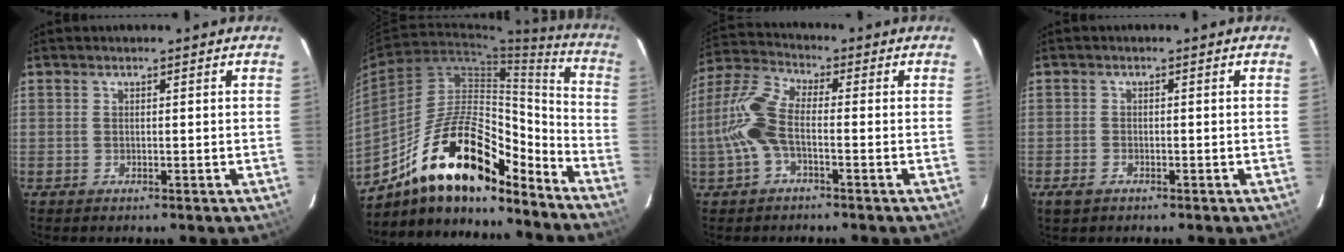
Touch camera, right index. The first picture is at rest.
{"total": 21.2, "force": [-15.0, 7.4, 13.0], "torque": [-0.224, 0.018, -0.254]}
{"total": 9.1, "force": [-2.0, 3.9, 8.0], "torque": [-0.189, 0.015, -0.045]}
{"total": 2.4, "force": [-1.6, 1.4, 1.1], "torque": [-0.027, -0.003, -0.030]}